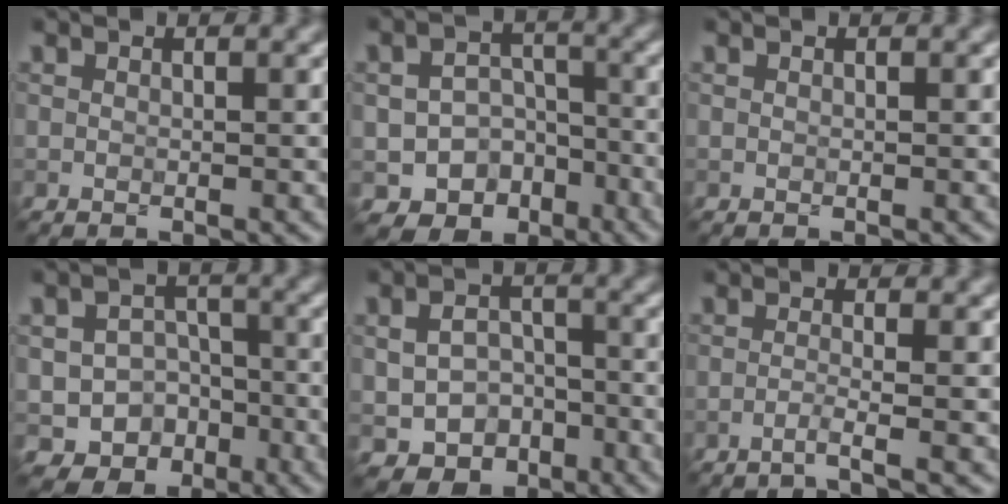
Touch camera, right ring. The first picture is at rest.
{"total": 6.7, "force": [-3.9, 5.0, 2.3], "torque": [-0.014, 0.000, -0.056]}
{"total": 0.0}
{"total": 5.8, "force": [-2.8, 4.7, 1.9], "torque": [-0.007, 0.003, -0.045]}
{"total": 4.5, "force": [-1.9, 3.5, 2.2], "torque": [-0.037, -0.007, -0.026]}
{"total": 1.6, "force": [-0.9, 0.1, 1.4], "torque": [-0.014, 0.002, -0.035]}